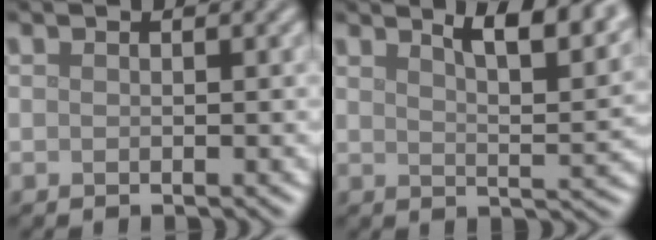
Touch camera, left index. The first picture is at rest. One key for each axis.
{"total": 7.2, "fx": 4.7, "fy": 2.2, "fz": 5.1, "tx": -0.045, "ty": 0.019, "tz": 0.048}